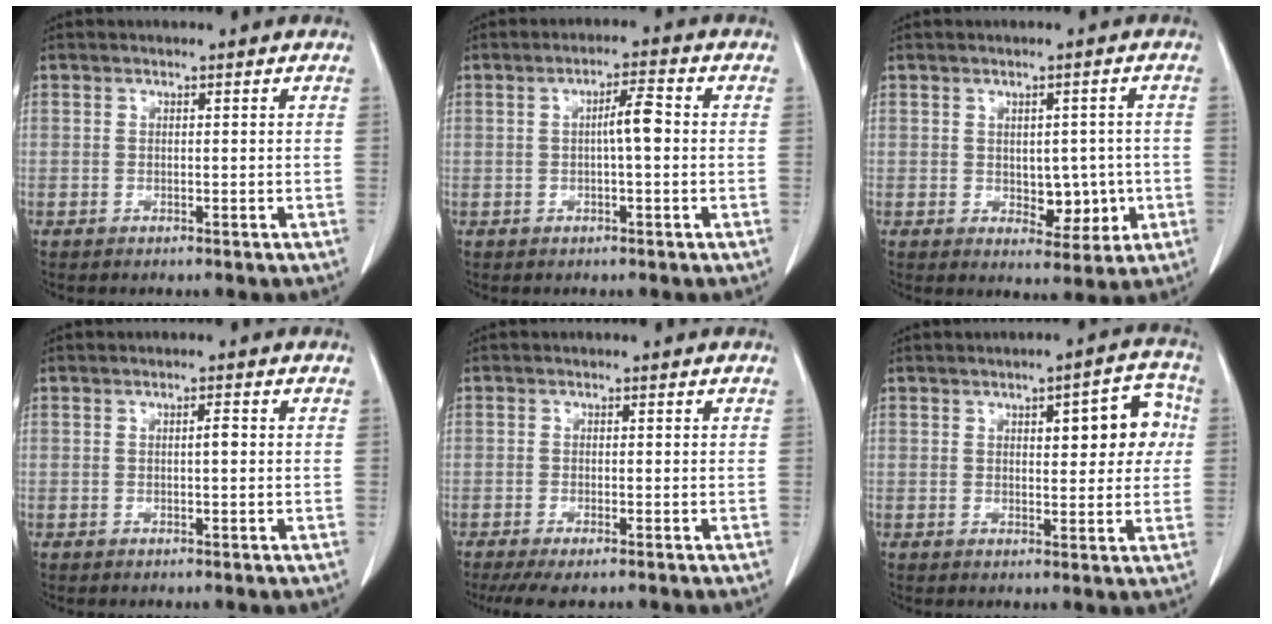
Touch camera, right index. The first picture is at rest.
{"total": 3.8, "force": [0.0, 0.4, 3.8], "torque": [-0.064, 0.008, -0.002]}
{"total": 5.6, "force": [-0.7, 3.3, 4.4], "torque": [-0.048, 0.003, 0.002]}
{"total": 1.2, "force": [0.0, 0.2, 1.2], "torque": [-0.019, 0.003, 0.000]}
{"total": 4.8, "force": [-3.8, 0.8, 2.9], "torque": [-0.045, -0.010, -0.059]}
{"total": 7.9, "force": [1.8, 2.9, 7.1], "torque": [-0.076, 0.023, 0.021]}